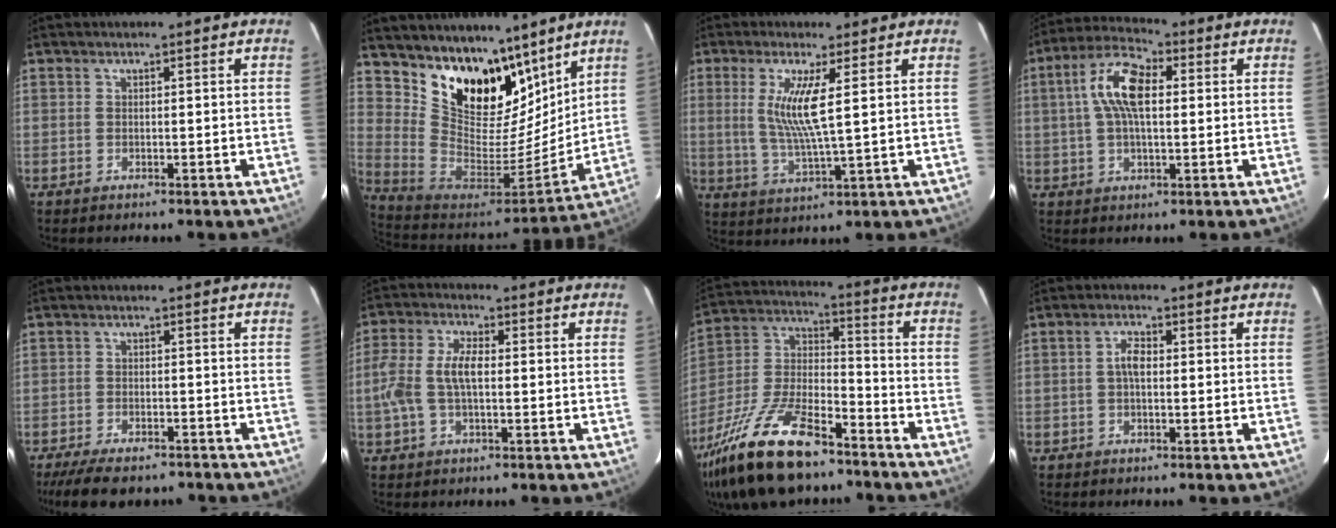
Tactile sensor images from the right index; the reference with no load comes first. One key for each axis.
{"total": 20.5, "fx": 14.4, "fy": 11.5, "fz": 8.9, "tx": -0.193, "ty": -0.023, "tz": 0.265}
{"total": 8.3, "fx": 2.0, "fy": 0.3, "fz": 8.0, "tx": -0.164, "ty": -0.014, "tz": 0.042}
{"total": 10.5, "fx": 1.8, "fy": 4.6, "fz": 9.3, "tx": -0.182, "ty": 0.024, "tz": 0.028}
{"total": 11.5, "fx": -9.4, "fy": 3.9, "fz": 5.5, "tx": -0.125, "ty": -0.023, "tz": -0.149}
{"total": 8.3, "fx": -0.4, "fy": 3.8, "fz": 7.4, "tx": -0.159, "ty": 0.012, "tz": -0.009}
{"total": 24.6, "fx": -17.1, "fy": 9.1, "fz": 15.2, "tx": -0.319, "ty": -0.015, "tz": -0.298}
{"total": 2.8, "fx": -0.1, "fy": 1.3, "fz": 2.5, "tx": -0.050, "ty": 0.009, "tz": -0.001}